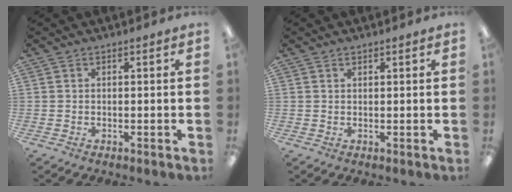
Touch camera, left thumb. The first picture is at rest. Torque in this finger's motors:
{"motor_torque": [-0.08, 0.13, -0.05, -0.10, -0.02]}